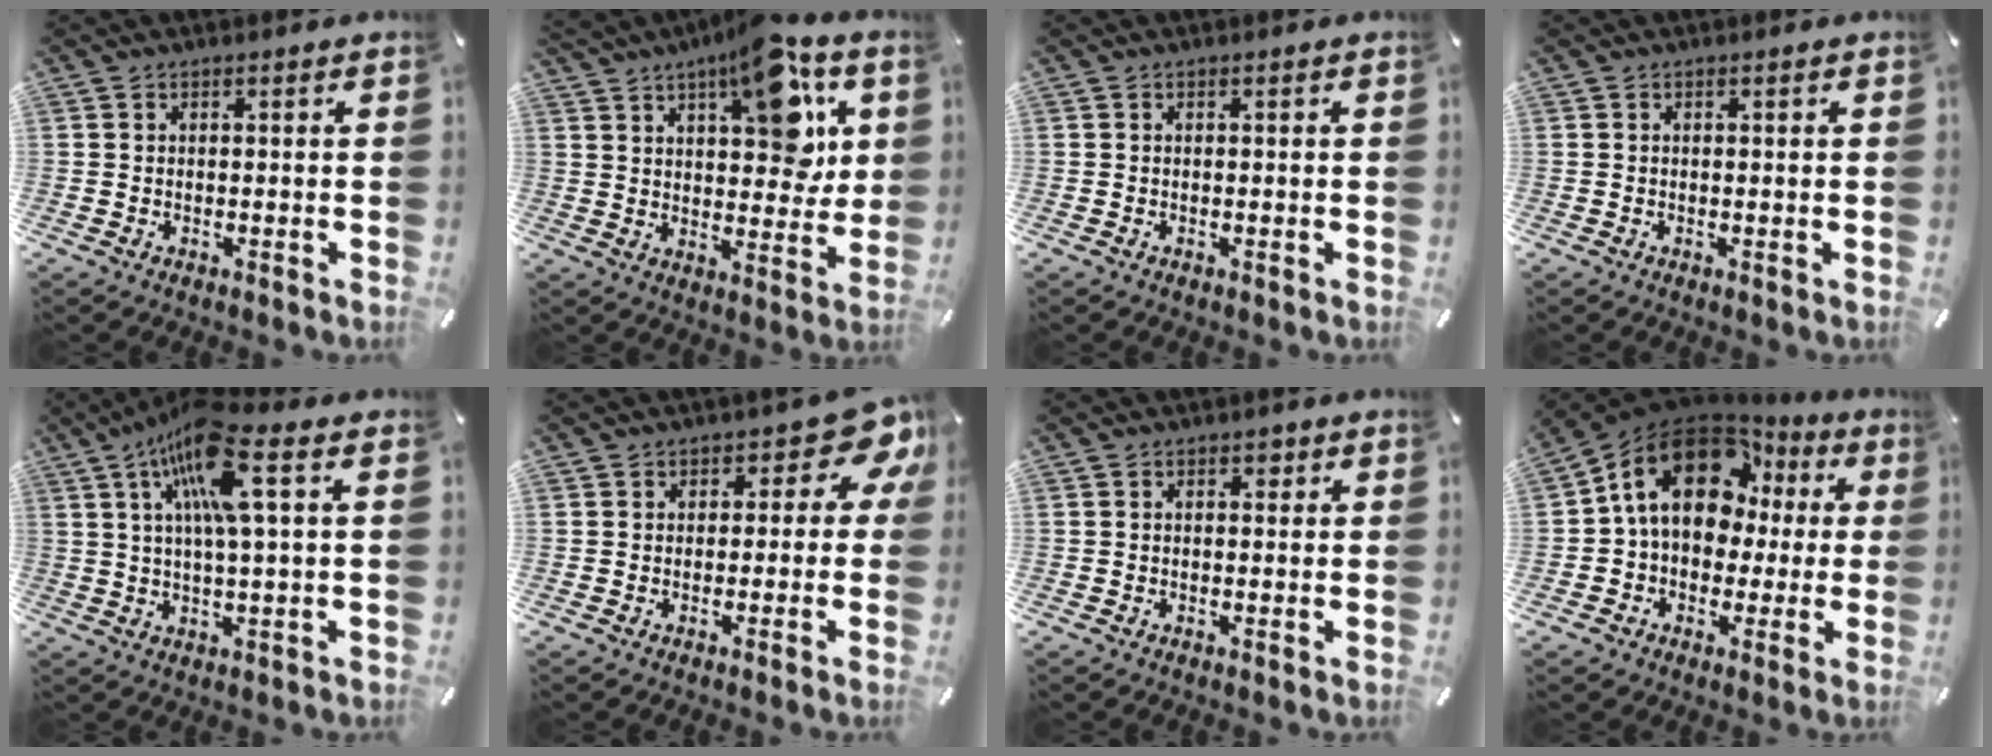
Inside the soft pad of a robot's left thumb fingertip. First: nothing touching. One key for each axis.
{"total": 15.5, "fx": 8.1, "fy": 7.0, "fz": 11.2, "tx": -0.143, "ty": -0.043, "tz": 0.136}
{"total": 0.0}
{"total": 0.6, "fx": 0.1, "fy": 0.1, "fz": 0.6, "tx": -0.010, "ty": 0.000, "tz": 0.001}
{"total": 14.2, "fx": 5.6, "fy": 3.4, "fz": 12.7, "tx": -0.233, "ty": -0.005, "tz": 0.092}
{"total": 7.9, "fx": 3.8, "fy": 4.5, "fz": 5.4, "tx": -0.054, "ty": -0.022, "tz": 0.060}
{"total": 1.2, "fx": 0.5, "fy": 1.0, "fz": 0.6, "tx": -0.006, "ty": 0.004, "tz": 0.006}
{"total": 16.4, "fx": 5.7, "fy": 12.2, "fz": 9.4, "tx": -0.162, "ty": -0.021, "tz": 0.103}